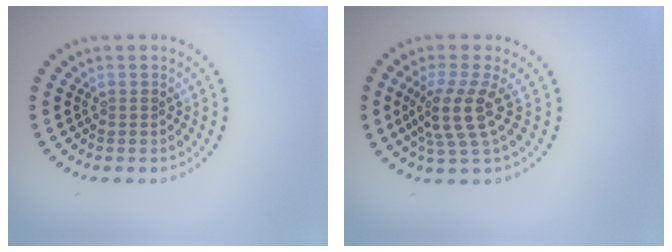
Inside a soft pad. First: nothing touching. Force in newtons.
{"total": 3.9, "press": 2.9, "slide": 2.6}